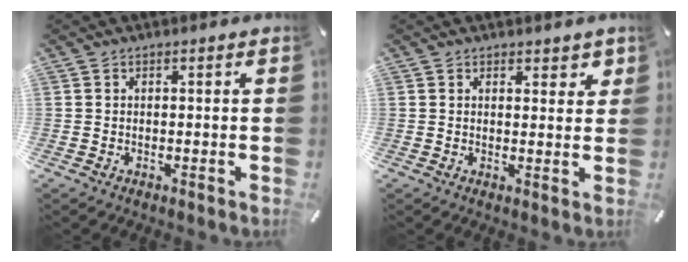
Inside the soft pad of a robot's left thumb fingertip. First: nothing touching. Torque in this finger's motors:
{"motor_torque": [-0.11, -0.05, 0.07, 0.10, -0.02]}